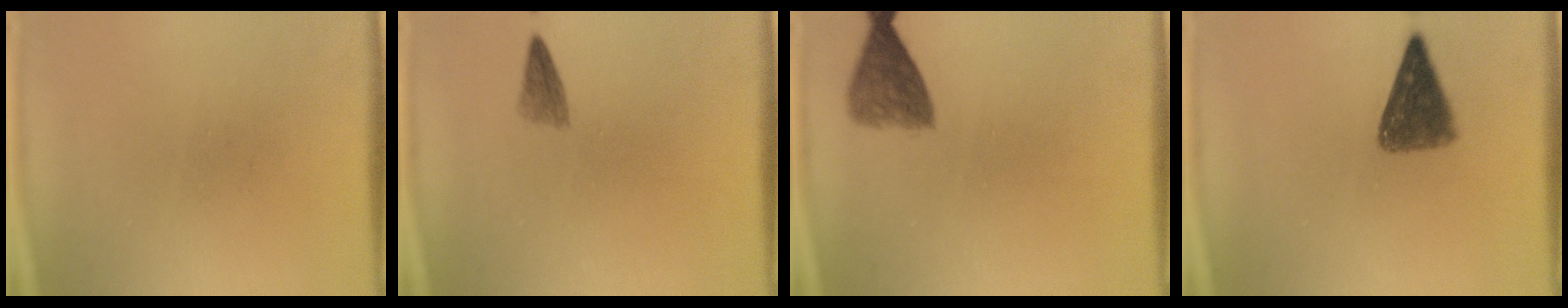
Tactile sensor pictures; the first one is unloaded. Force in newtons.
{"total": 1.7}
{"total": 4.1}
{"total": 6.6}